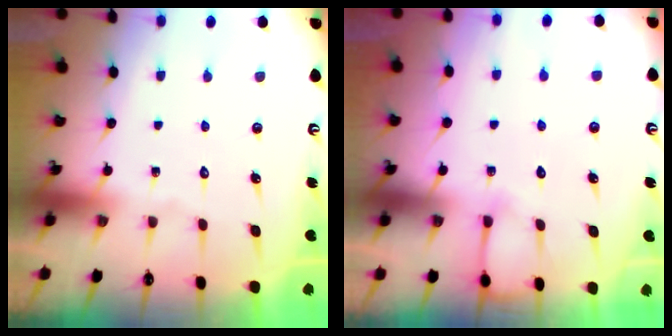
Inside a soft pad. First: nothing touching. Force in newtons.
{"total": 5.7, "press": 5.7, "slide": 0.4}